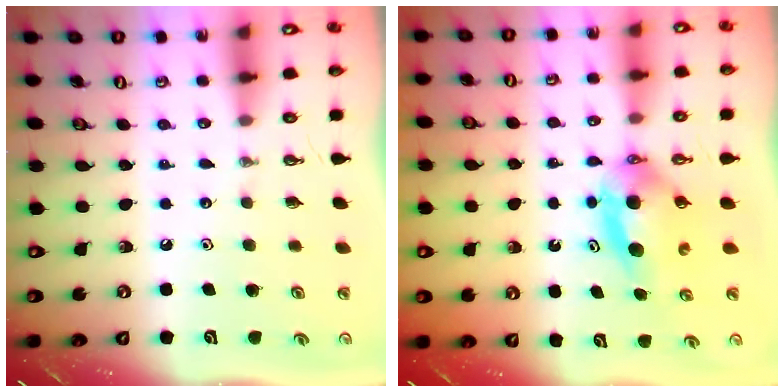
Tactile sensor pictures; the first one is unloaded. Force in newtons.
{"total": 6.5, "press": 6.0, "slide": 2.5}